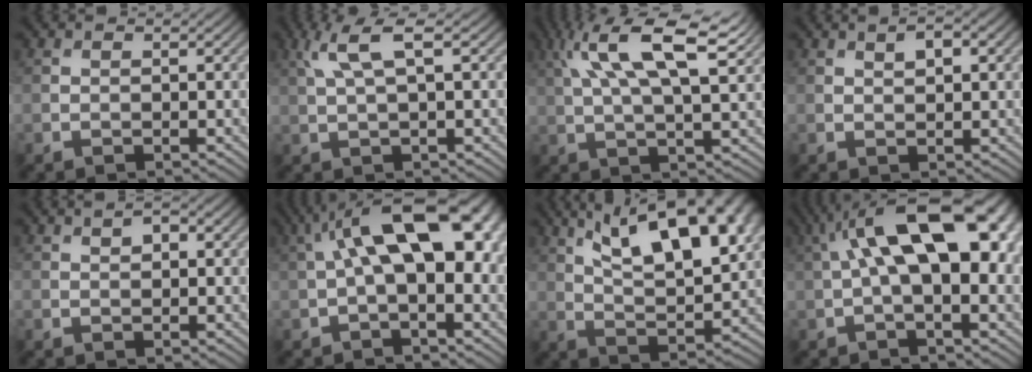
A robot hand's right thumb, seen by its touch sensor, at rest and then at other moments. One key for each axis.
{"total": 4.3, "fx": 1.7, "fy": 0.7, "fz": 3.8, "tx": -0.089, "ty": 0.013, "tz": 0.037}
{"total": 12.6, "fx": 5.6, "fy": 3.9, "fz": 10.6, "tx": -0.207, "ty": 0.012, "tz": 0.096}
{"total": 2.5, "fx": 1.2, "fy": 0.8, "fz": 2.0, "tx": -0.033, "ty": -0.001, "tz": 0.024}
{"total": 2.2, "fx": 0.9, "fy": 1.0, "fz": 1.7, "tx": -0.027, "ty": -0.002, "tz": 0.017}
{"total": 14.3, "fx": 2.5, "fy": 6.6, "fz": 12.5, "tx": -0.202, "ty": 0.017, "tz": 0.041}
{"total": 18.0, "fx": 9.2, "fy": 7.0, "fz": 13.8, "tx": -0.215, "ty": 0.030, "tz": 0.135}
{"total": 16.0, "fx": 3.1, "fy": 7.1, "fz": 14.0, "tx": -0.223, "ty": 0.028, "tz": 0.042}